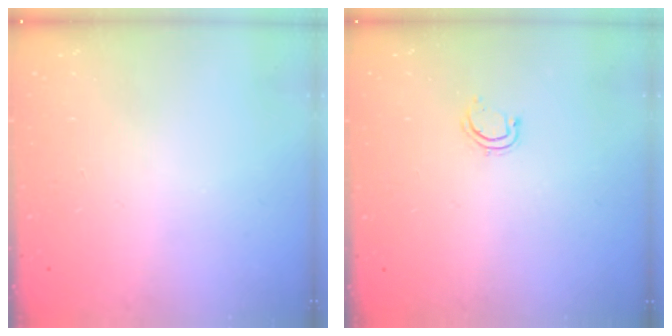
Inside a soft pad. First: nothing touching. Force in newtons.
{"total": 4.3, "press": 4.2, "slide": 1.0}